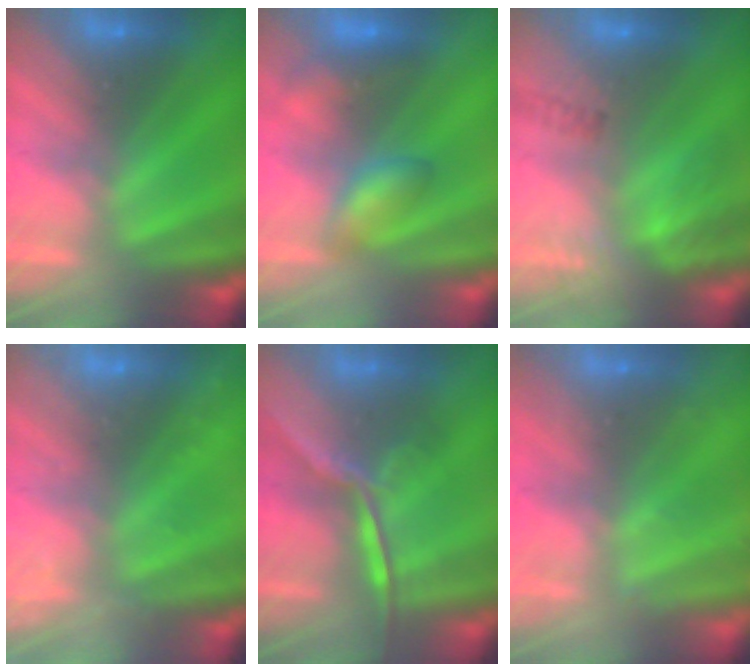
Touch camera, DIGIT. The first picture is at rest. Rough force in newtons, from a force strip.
{"total": 2.9}
{"total": 13.7}
{"total": 2.6}
{"total": 1.6}
{"total": 2.2}